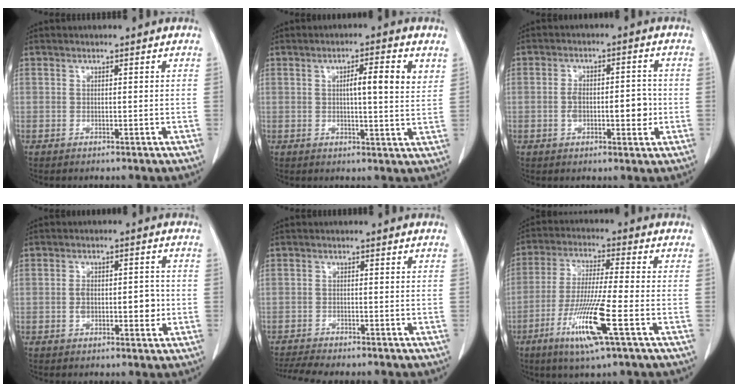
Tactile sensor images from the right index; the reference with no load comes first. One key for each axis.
{"total": 6.5, "fx": 2.2, "fy": 0.7, "fz": 6.1, "tx": -0.092, "ty": 0.005, "tz": 0.028}
{"total": 6.7, "fx": -1.1, "fy": 3.0, "fz": 5.9, "tx": -0.100, "ty": 0.012, "tz": -0.014}
{"total": 5.5, "fx": -0.9, "fy": 2.7, "fz": 4.7, "tx": -0.078, "ty": 0.009, "tz": -0.011}
{"total": 5.8, "fx": -5.3, "fy": 0.4, "fz": 2.4, "tx": -0.035, "ty": -0.008, "tz": -0.083}
{"total": 12.2, "fx": -5.1, "fy": -0.1, "fz": 11.1, "tx": -0.222, "ty": -0.025, "tz": -0.097}